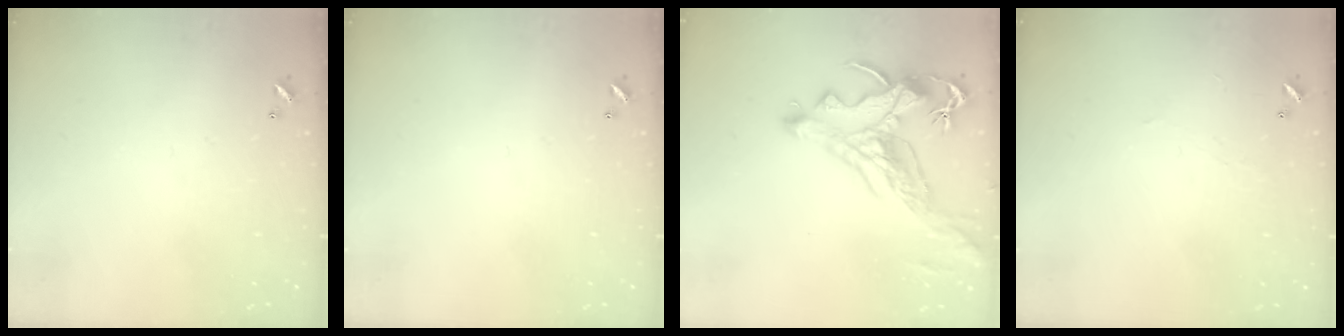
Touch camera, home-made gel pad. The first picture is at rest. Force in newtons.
{"total": 0.0}
{"total": 2.2, "press": 1.7, "slide": 1.3}
{"total": 0.8, "press": 0.7, "slide": 0.4}